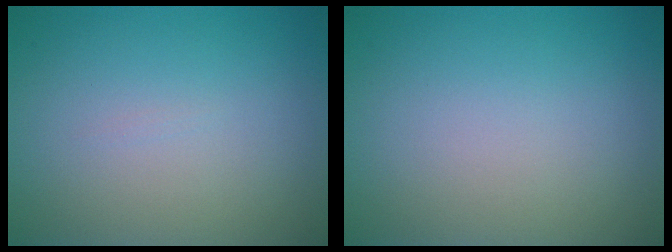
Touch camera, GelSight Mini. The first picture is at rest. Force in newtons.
{"total": 0.0}